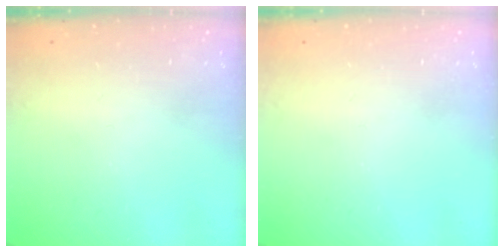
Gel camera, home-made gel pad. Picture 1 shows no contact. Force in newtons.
{"total": 0.0}